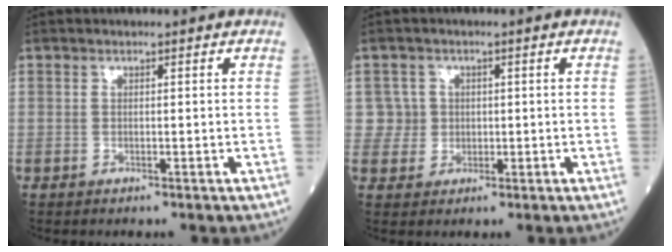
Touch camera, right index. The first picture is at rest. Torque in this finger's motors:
{"motor_torque": [0.10, 0.00, -0.01, 0.00]}